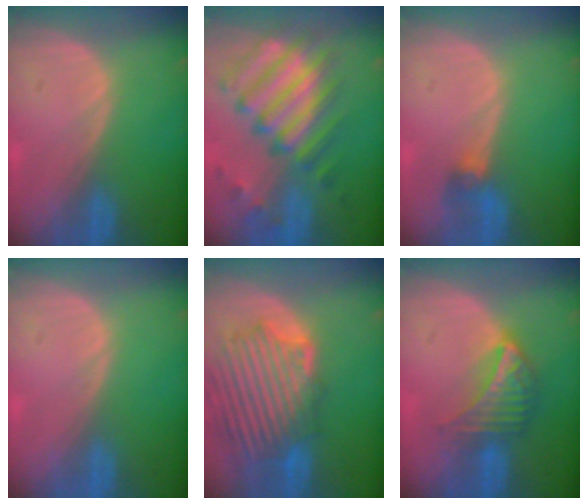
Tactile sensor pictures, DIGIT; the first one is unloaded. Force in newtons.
{"total": 11.6, "press": 10.5, "slide": 5.0}
{"total": 2.8, "press": 2.6, "slide": 1.0}
{"total": 0.0}
{"total": 11.7, "press": 11.1, "slide": 3.8}
{"total": 7.3, "press": 6.3, "slide": 3.5}